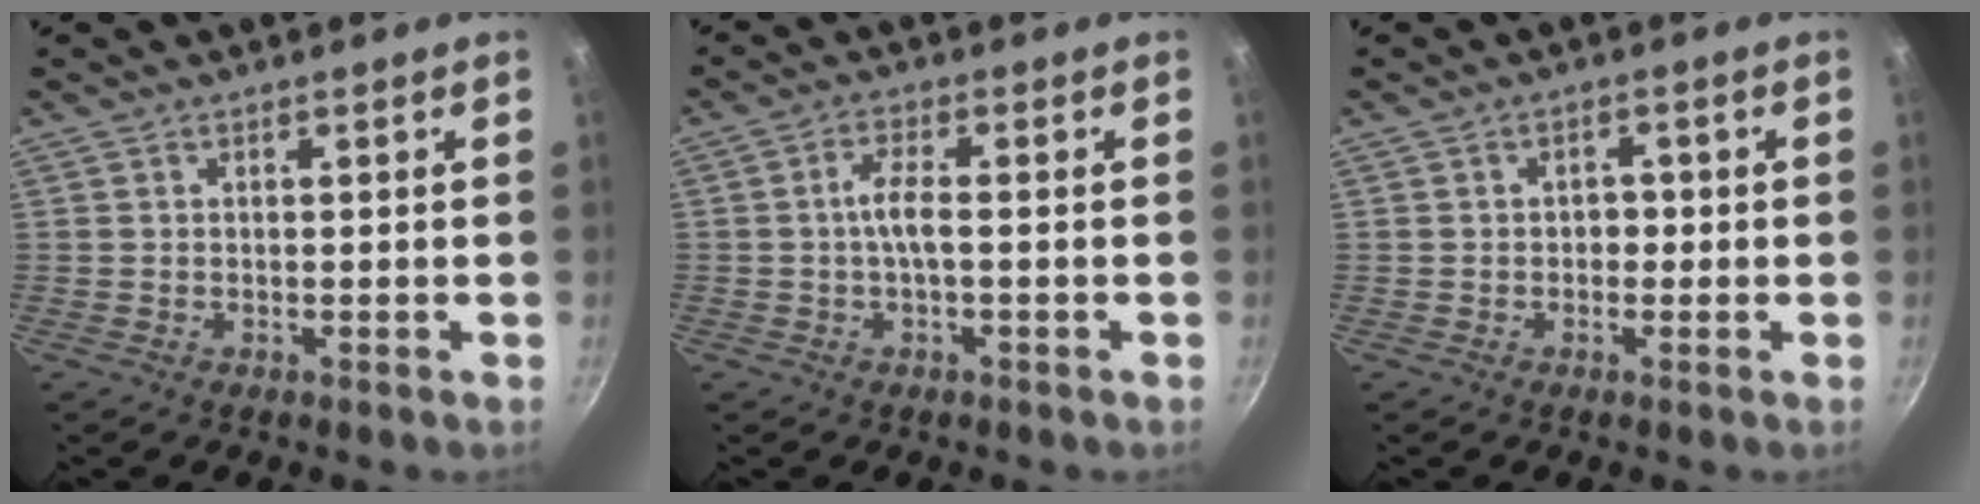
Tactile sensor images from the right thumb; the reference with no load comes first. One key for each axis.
{"total": 4.0, "fx": -0.6, "fy": 1.3, "fz": 3.7, "tx": -0.084, "ty": 0.014, "tz": -0.016}
{"total": 2.1, "fx": -0.3, "fy": 1.7, "fz": 1.2, "tx": -0.003, "ty": 0.008, "tz": -0.007}